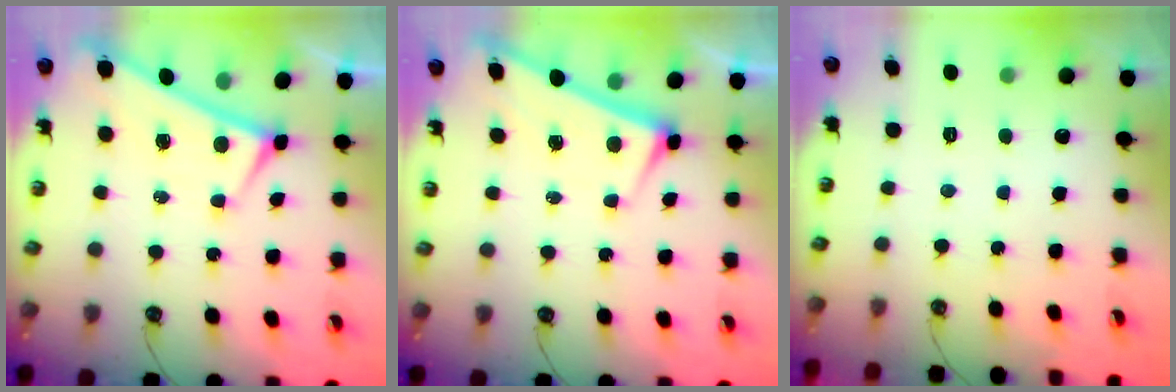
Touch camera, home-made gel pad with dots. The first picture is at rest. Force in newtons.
{"total": 3.4, "press": 3.4, "slide": 0.2}
{"total": 0.0}